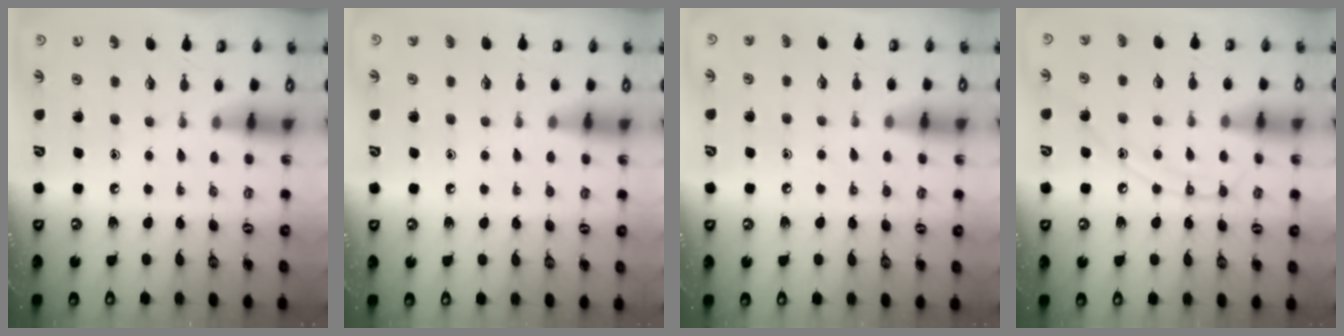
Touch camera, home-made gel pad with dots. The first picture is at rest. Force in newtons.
{"total": 2.5, "press": 2.4, "slide": 0.3}
{"total": 5.2, "press": 5.2, "slide": 0.6}
{"total": 9.5, "press": 9.4, "slide": 0.7}